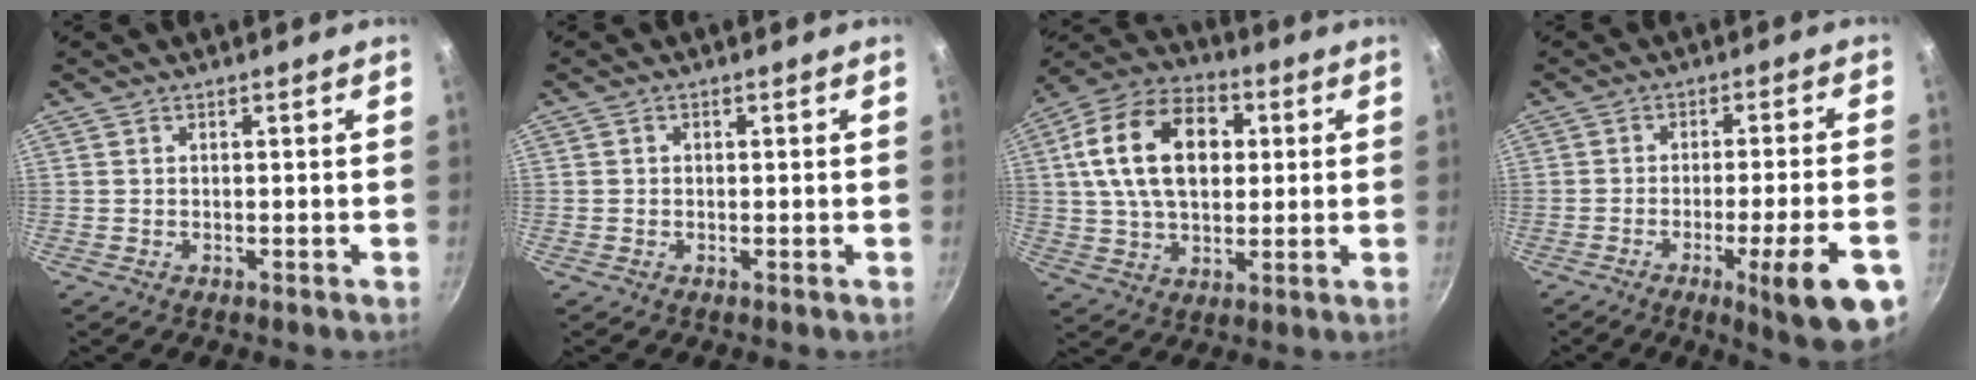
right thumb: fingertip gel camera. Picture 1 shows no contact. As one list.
[{"total": 0.6, "force": [0.0, 0.5, 0.2], "torque": [-0.004, 0.003, 0.000]}, {"total": 18.9, "force": [3.8, 12.4, 13.8], "torque": [-0.215, 0.015, 0.052]}, {"total": 14.0, "force": [-6.0, 2.1, 12.4], "torque": [-0.157, 0.019, -0.080]}]